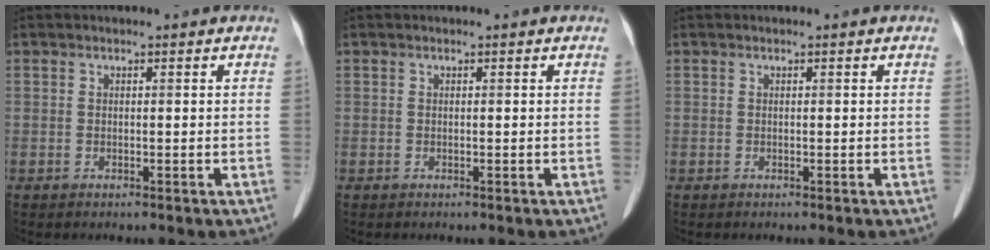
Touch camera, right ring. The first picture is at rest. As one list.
[{"total": 0.0}, {"total": 0.0}]